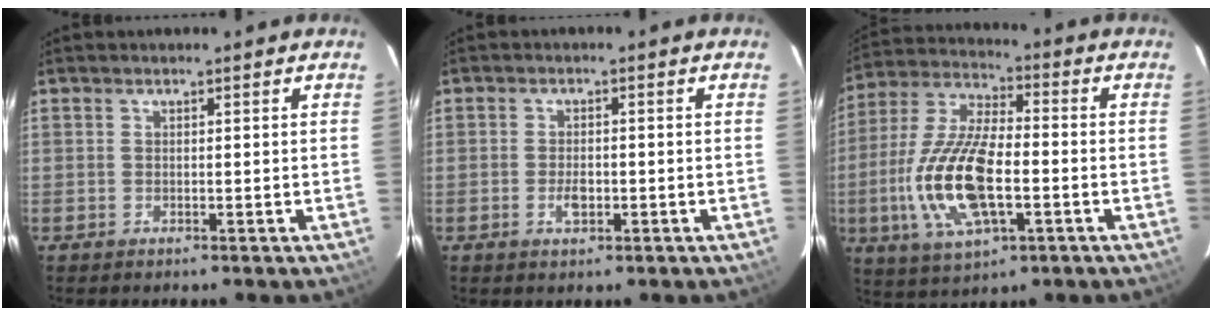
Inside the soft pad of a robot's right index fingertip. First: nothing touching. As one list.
[{"total": 2.9, "force": [-1.2, 1.5, 2.2], "torque": [-0.041, 0.001, -0.020]}, {"total": 17.6, "force": [-4.3, 7.2, 15.4], "torque": [-0.330, -0.006, -0.080]}]